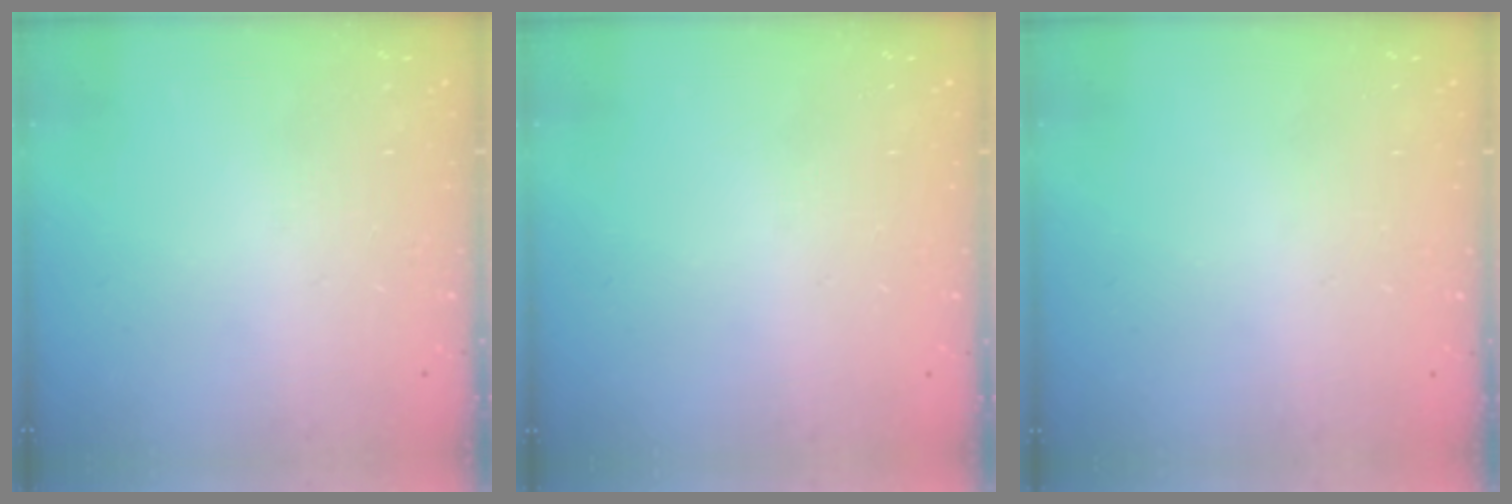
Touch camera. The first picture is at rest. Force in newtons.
{"total": 0.0}
{"total": 0.0}